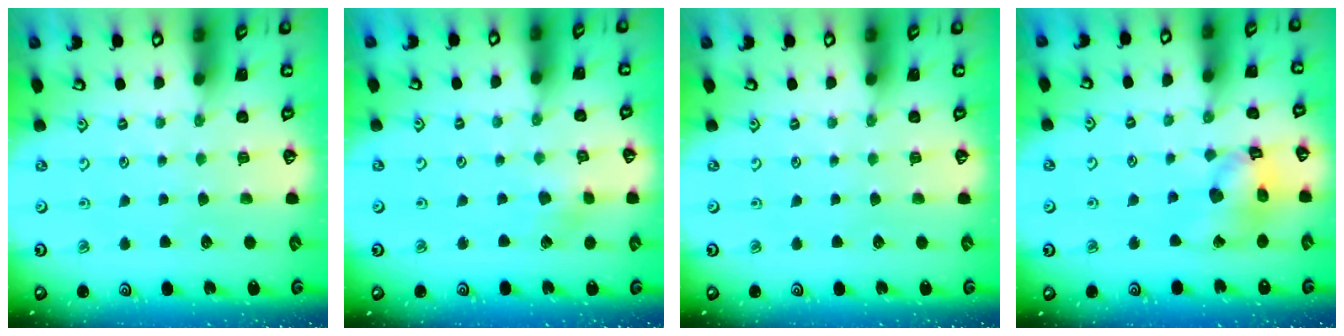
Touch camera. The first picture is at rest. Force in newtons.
{"total": 2.9, "press": 2.9, "slide": 0.4}
{"total": 0.0}
{"total": 13.5, "press": 13.4, "slide": 1.8}